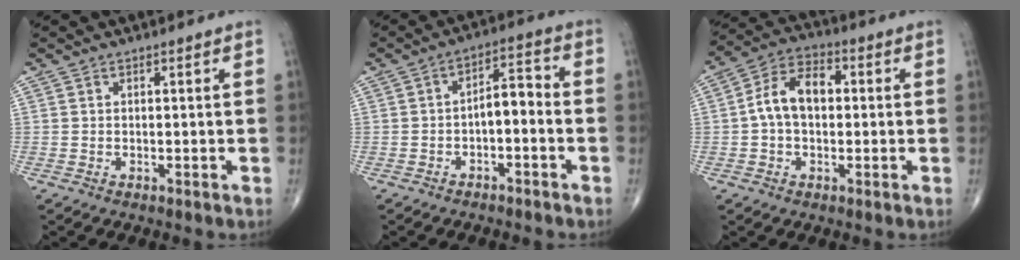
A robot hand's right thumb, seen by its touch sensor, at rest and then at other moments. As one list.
[{"total": 5.7, "force": [-1.6, 2.3, 4.9], "torque": [-0.070, 0.039, -0.029]}, {"total": 9.3, "force": [0.3, 6.0, 7.1], "torque": [-0.122, 0.029, -0.003]}]